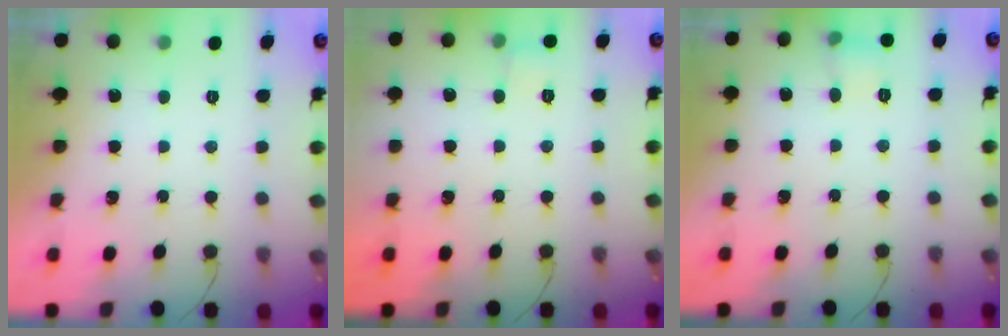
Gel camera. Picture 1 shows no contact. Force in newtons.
{"total": 5.5, "press": 5.3, "slide": 1.8}
{"total": 5.6, "press": 5.4, "slide": 1.7}